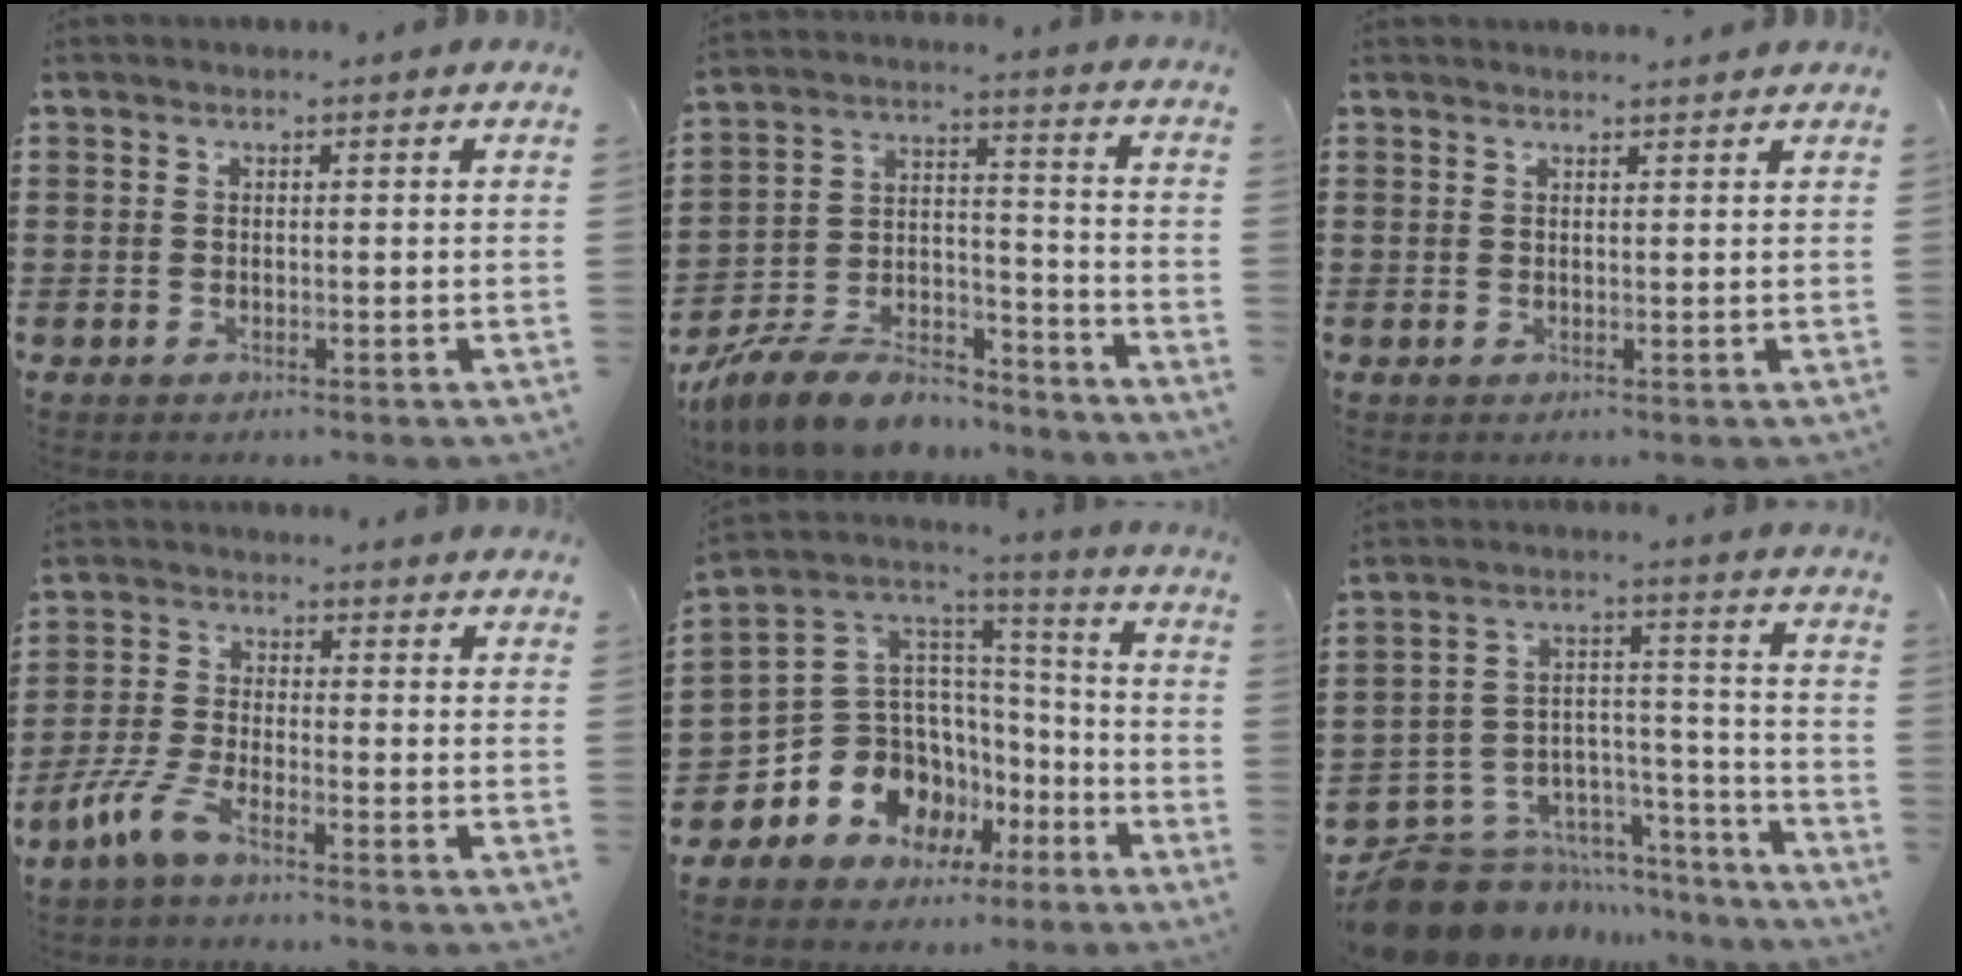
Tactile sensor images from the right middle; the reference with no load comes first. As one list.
[{"total": 10.5, "force": [-9.2, 3.3, 3.9], "torque": [-0.069, 0.035, -0.176]}, {"total": 1.2, "force": [1.2, -0.1, 0.1], "torque": [-0.003, -0.002, 0.024]}, {"total": 5.9, "force": [-4.4, 1.5, 3.7], "torque": [-0.101, -0.012, -0.090]}, {"total": 10.9, "force": [-6.3, 8.6, 2.2], "torque": [-0.091, -0.009, -0.117]}, {"total": 9.9, "force": [-8.8, 4.3, 1.3], "torque": [-0.044, 0.012, -0.168]}]